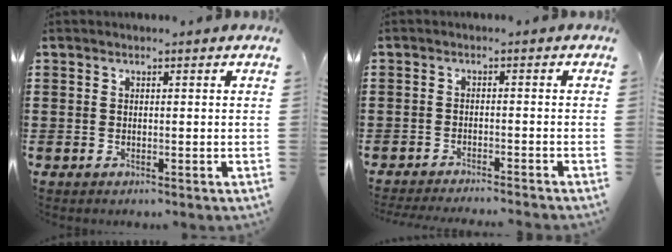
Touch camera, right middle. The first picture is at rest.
{"total": 2.2, "force": [-2.1, -0.3, 0.3], "torque": [-0.004, 0.000, -0.044]}